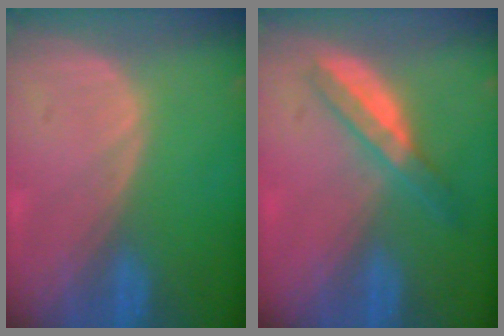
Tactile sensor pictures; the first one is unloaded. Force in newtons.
{"total": 5.5, "press": 4.9, "slide": 2.5}